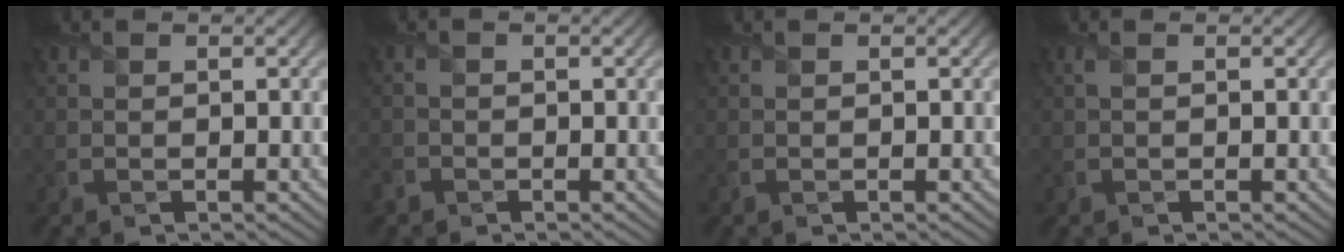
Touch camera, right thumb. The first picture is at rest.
{"total": 1.3, "force": [-1.0, 0.8, 0.2], "torque": [-0.005, -0.001, -0.025]}
{"total": 0.0}
{"total": 0.6, "force": [0.2, 0.2, 0.6], "torque": [-0.016, 0.004, 0.003]}